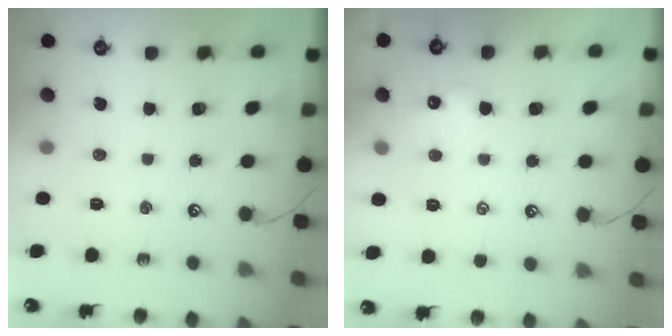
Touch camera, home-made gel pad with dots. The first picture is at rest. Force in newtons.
{"total": 1.6, "press": 1.5, "slide": 0.4}